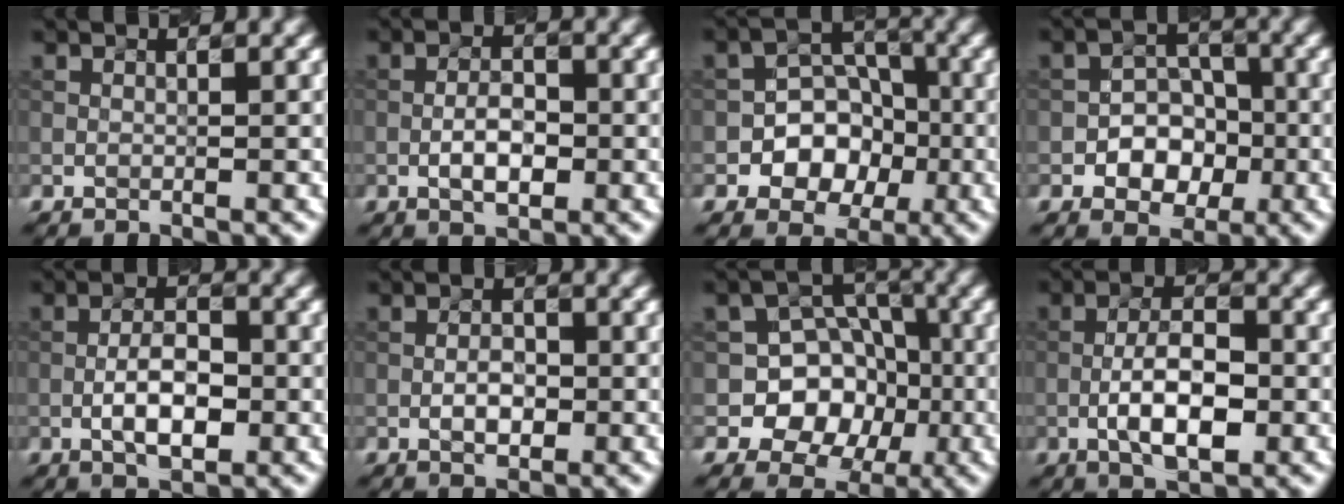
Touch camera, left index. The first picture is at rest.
{"total": 2.5, "force": [-0.9, 1.1, 2.1], "torque": [-0.040, 0.003, -0.010]}
{"total": 4.6, "force": [-1.7, 3.7, 2.0], "torque": [-0.004, 0.006, -0.029]}
{"total": 3.5, "force": [-1.4, 2.7, 1.7], "torque": [-0.011, 0.006, -0.018]}
{"total": 3.7, "force": [-1.2, 1.5, 3.1], "torque": [-0.057, 0.005, -0.017]}
{"total": 1.7, "force": [-0.7, 0.8, 1.3], "torque": [-0.024, 0.003, -0.006]}
{"total": 6.6, "force": [-1.9, 5.8, 2.4], "torque": [-0.011, 0.013, -0.047]}
{"total": 5.0, "force": [-1.7, 1.9, 4.3], "torque": [-0.077, 0.006, -0.026]}